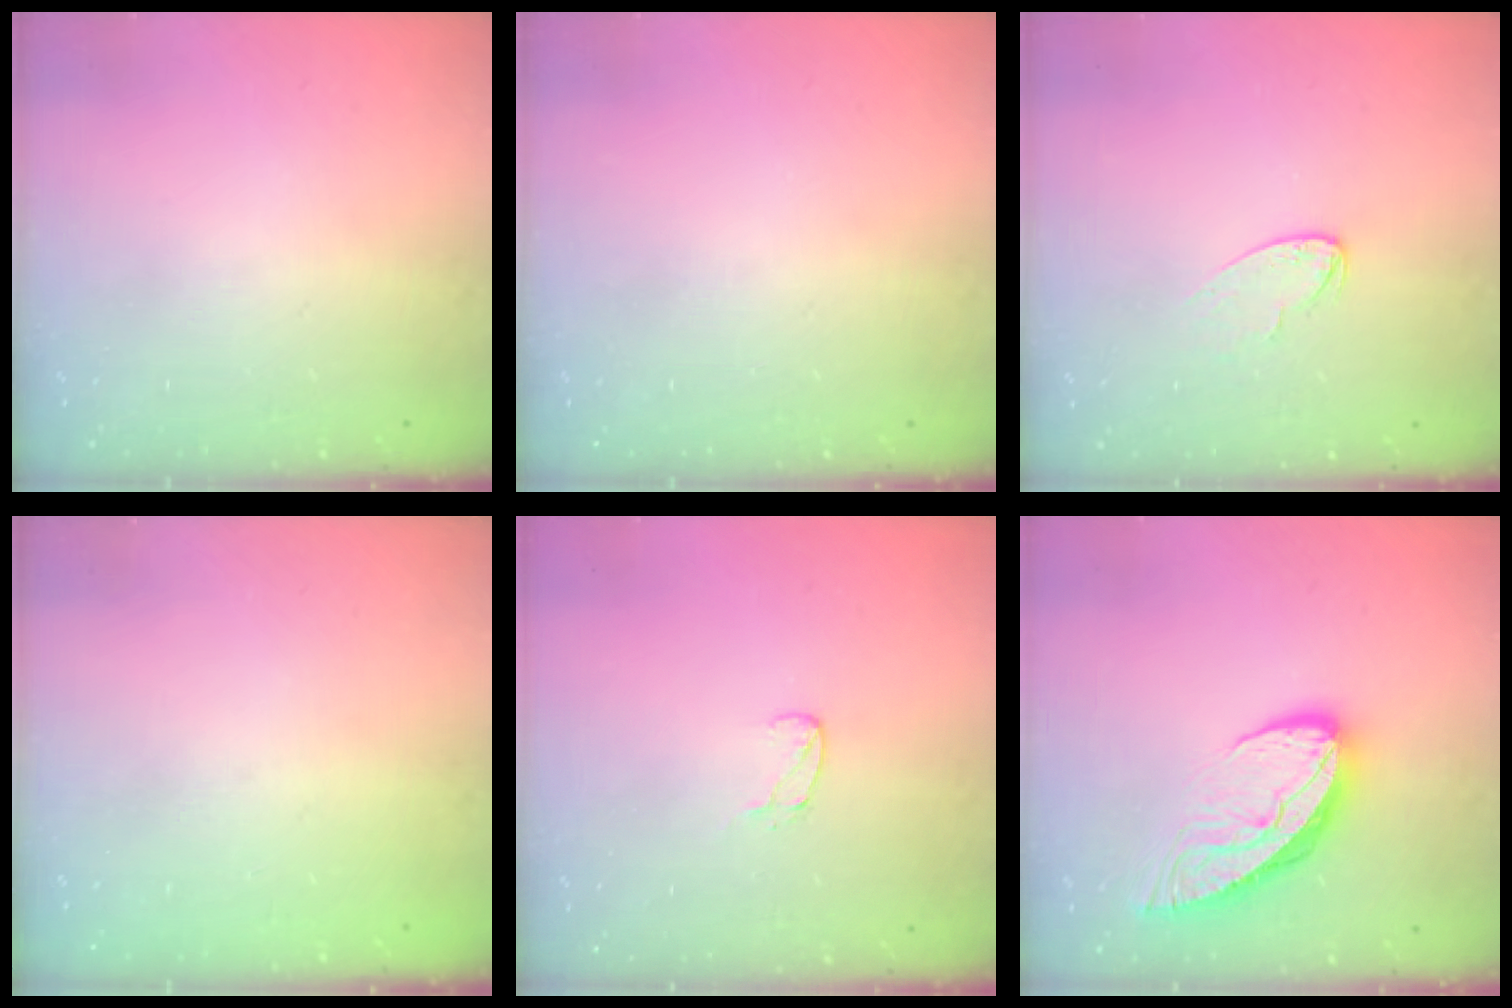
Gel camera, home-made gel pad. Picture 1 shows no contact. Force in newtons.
{"total": 0.0}
{"total": 5.1, "press": 5.1, "slide": 0.4}
{"total": 0.0}
{"total": 3.9, "press": 3.9, "slide": 0.3}
{"total": 10.9, "press": 10.8, "slide": 1.2}